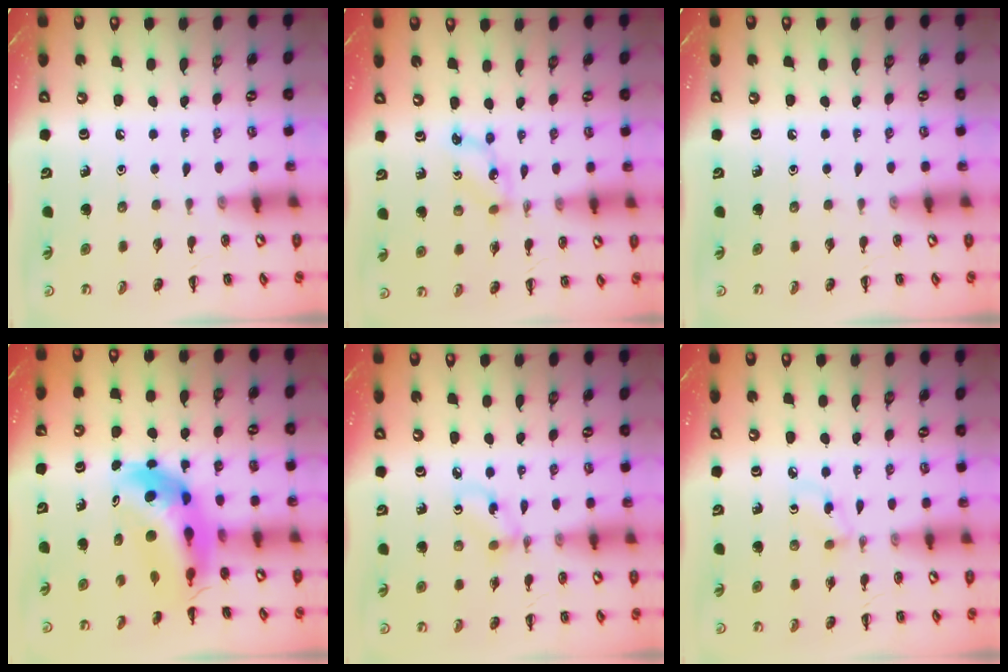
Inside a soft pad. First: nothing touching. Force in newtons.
{"total": 2.1, "press": 2.0, "slide": 0.4}
{"total": 0.0}
{"total": 7.6, "press": 7.0, "slide": 3.0}
{"total": 2.4, "press": 2.4, "slide": 0.6}
{"total": 2.9, "press": 2.7, "slide": 1.2}